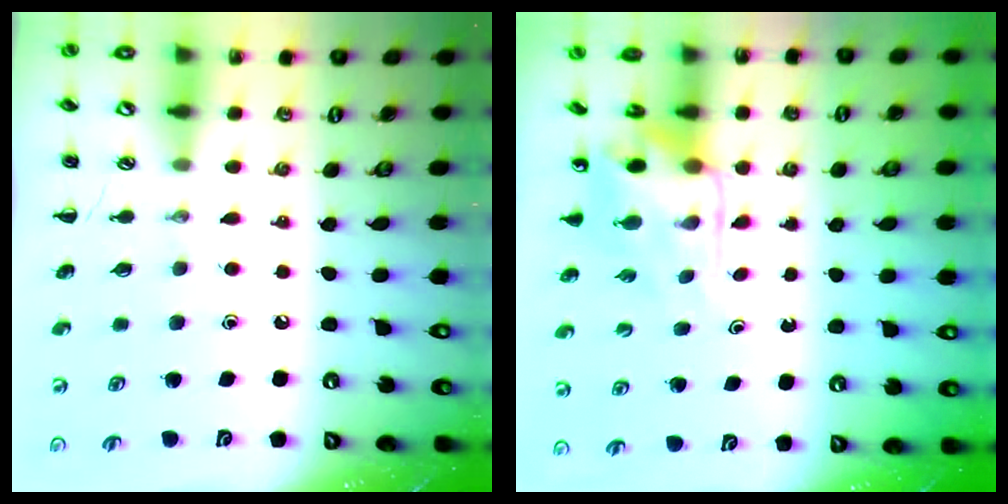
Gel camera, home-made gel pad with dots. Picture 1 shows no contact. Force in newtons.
{"total": 4.3, "press": 4.2, "slide": 1.0}